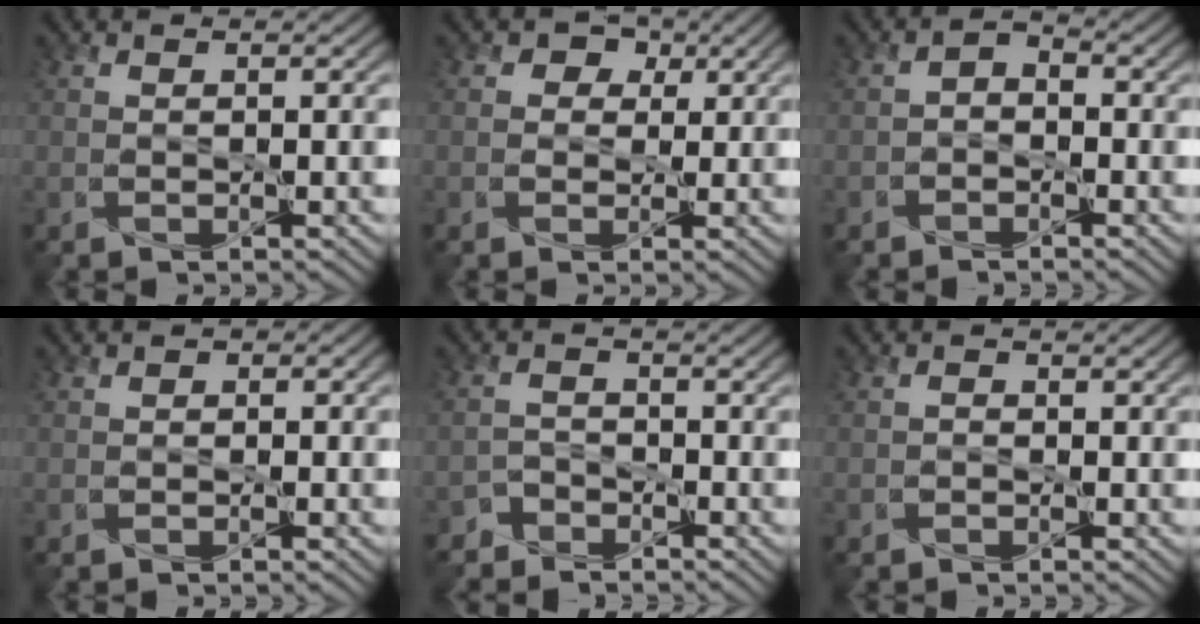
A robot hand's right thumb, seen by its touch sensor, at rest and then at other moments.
{"total": 3.5, "force": [1.2, 2.9, 1.4], "torque": [-0.015, 0.001, -0.003]}
{"total": 2.0, "force": [-1.1, 1.3, 0.9], "torque": [-0.017, 0.004, -0.028]}
{"total": 0.8, "force": [-0.3, 0.7, 0.2], "torque": [0.001, -0.006, -0.010]}
{"total": 2.7, "force": [-2.4, 1.3, -0.1], "torque": [0.010, 0.004, -0.056]}
{"total": 0.6, "force": [-0.4, 0.4, 0.2], "torque": [-0.003, -0.001, -0.010]}